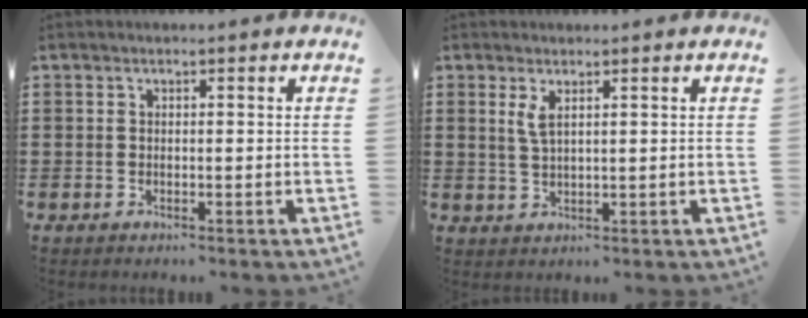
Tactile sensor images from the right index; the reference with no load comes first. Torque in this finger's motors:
{"motor_torque": [0.67, 0.35, 0.11, 0.06]}